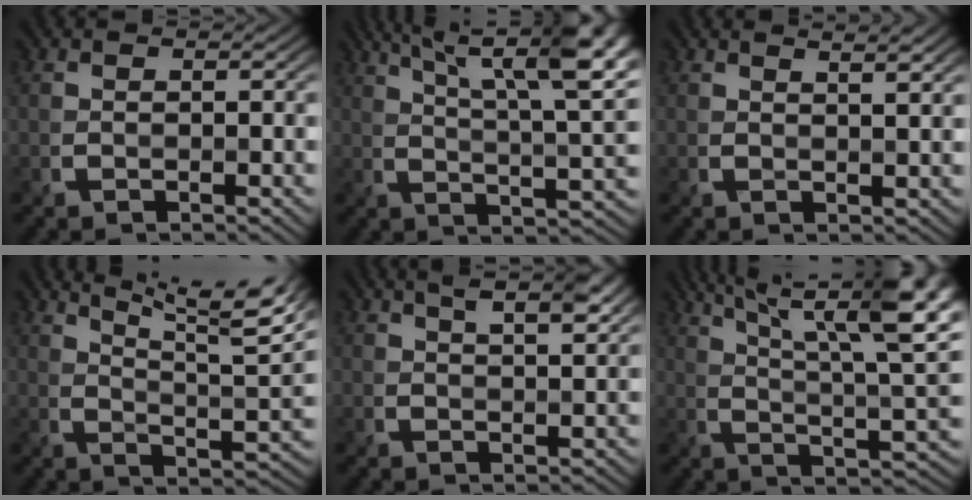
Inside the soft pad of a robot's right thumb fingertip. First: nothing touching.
{"total": 14.9, "force": [7.4, 3.7, 12.4], "torque": [-0.169, 0.018, 0.102]}
{"total": 3.5, "force": [2.3, 0.8, 2.5], "torque": [-0.028, 0.003, 0.025]}
{"total": 13.3, "force": [9.0, 2.3, 9.5], "torque": [-0.147, -0.002, 0.142]}
{"total": 4.4, "force": [2.4, 1.1, 3.5], "torque": [-0.063, 0.005, 0.044]}
{"total": 17.5, "force": [8.5, 4.6, 14.6], "torque": [-0.204, 0.029, 0.123]}